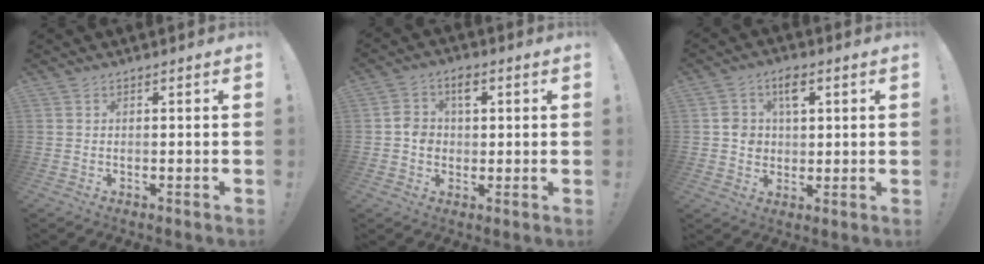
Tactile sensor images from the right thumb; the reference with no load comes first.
{"total": 6.3, "force": [0.6, 5.3, 3.3], "torque": [-0.046, 0.007, 0.010]}
{"total": 7.2, "force": [2.2, 5.9, 3.6], "torque": [-0.053, -0.004, 0.041]}